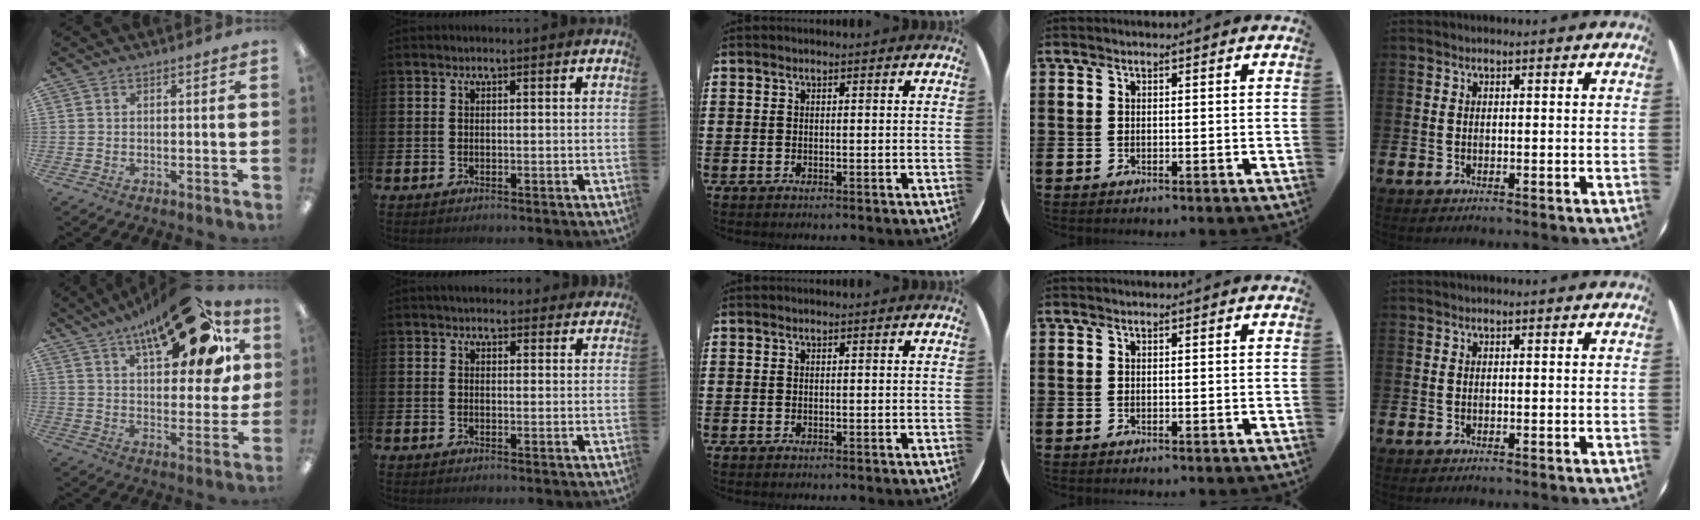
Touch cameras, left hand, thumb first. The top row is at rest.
{"thumb": {"total": 24.4, "force": [14.3, 9.8, 17.1], "torque": [-0.232, -0.080, 0.226]}, "index": {"total": 3.4, "force": [3.2, 1.0, 0.2], "torque": [0.004, -0.016, 0.058]}}